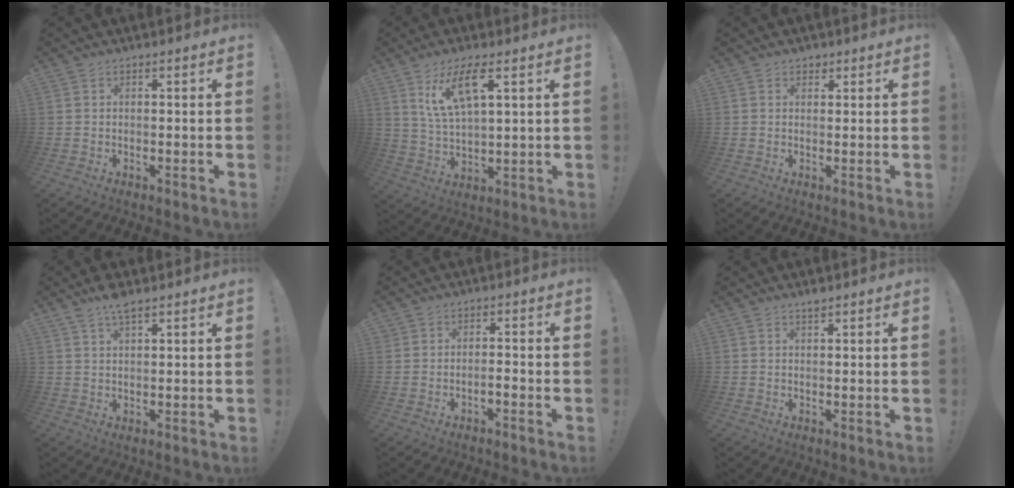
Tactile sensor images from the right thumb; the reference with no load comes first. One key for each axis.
{"total": 10.8, "fx": 6.0, "fy": 3.2, "fz": 8.4, "tx": -0.162, "ty": -0.013, "tz": 0.107}
{"total": 2.1, "fx": 1.6, "fy": 1.2, "fz": 0.5, "tx": 0.003, "ty": -0.008, "tz": 0.027}
{"total": 5.1, "fx": 4.0, "fy": 1.4, "fz": 2.9, "tx": -0.040, "ty": -0.021, "tz": 0.068}
{"total": 1.6, "fx": -1.3, "fy": 0.4, "fz": 0.8, "tx": -0.010, "ty": 0.003, "tz": -0.024}
{"total": 1.1, "fx": 1.0, "fy": -0.1, "fz": 0.5, "tx": -0.003, "ty": -0.004, "tz": 0.017}